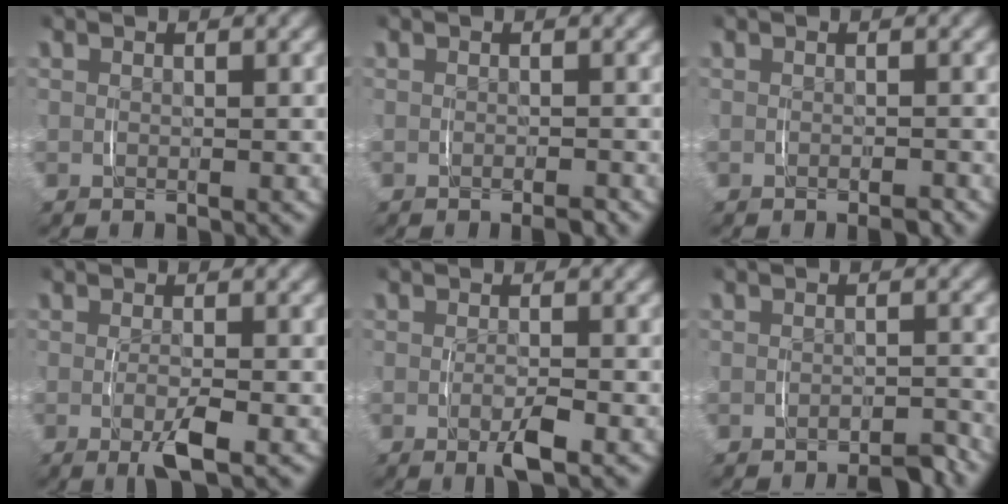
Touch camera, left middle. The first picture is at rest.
{"total": 1.0, "force": [-0.8, 0.2, 0.5], "torque": [-0.007, 0.003, -0.017]}
{"total": 1.0, "force": [-0.8, 0.2, 0.5], "torque": [-0.006, 0.003, -0.017]}
{"total": 2.8, "force": [-1.0, 0.5, 2.5], "torque": [-0.045, -0.011, -0.014]}
{"total": 2.2, "force": [-0.9, 0.5, 2.0], "torque": [-0.034, -0.007, -0.015]}
{"total": 2.3, "force": [-2.2, 0.4, 0.7], "torque": [-0.006, 0.001, -0.041]}